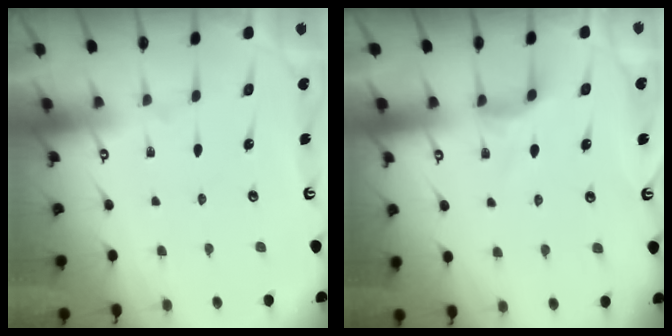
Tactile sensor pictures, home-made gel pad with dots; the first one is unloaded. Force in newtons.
{"total": 2.8, "press": 2.8, "slide": 0.5}